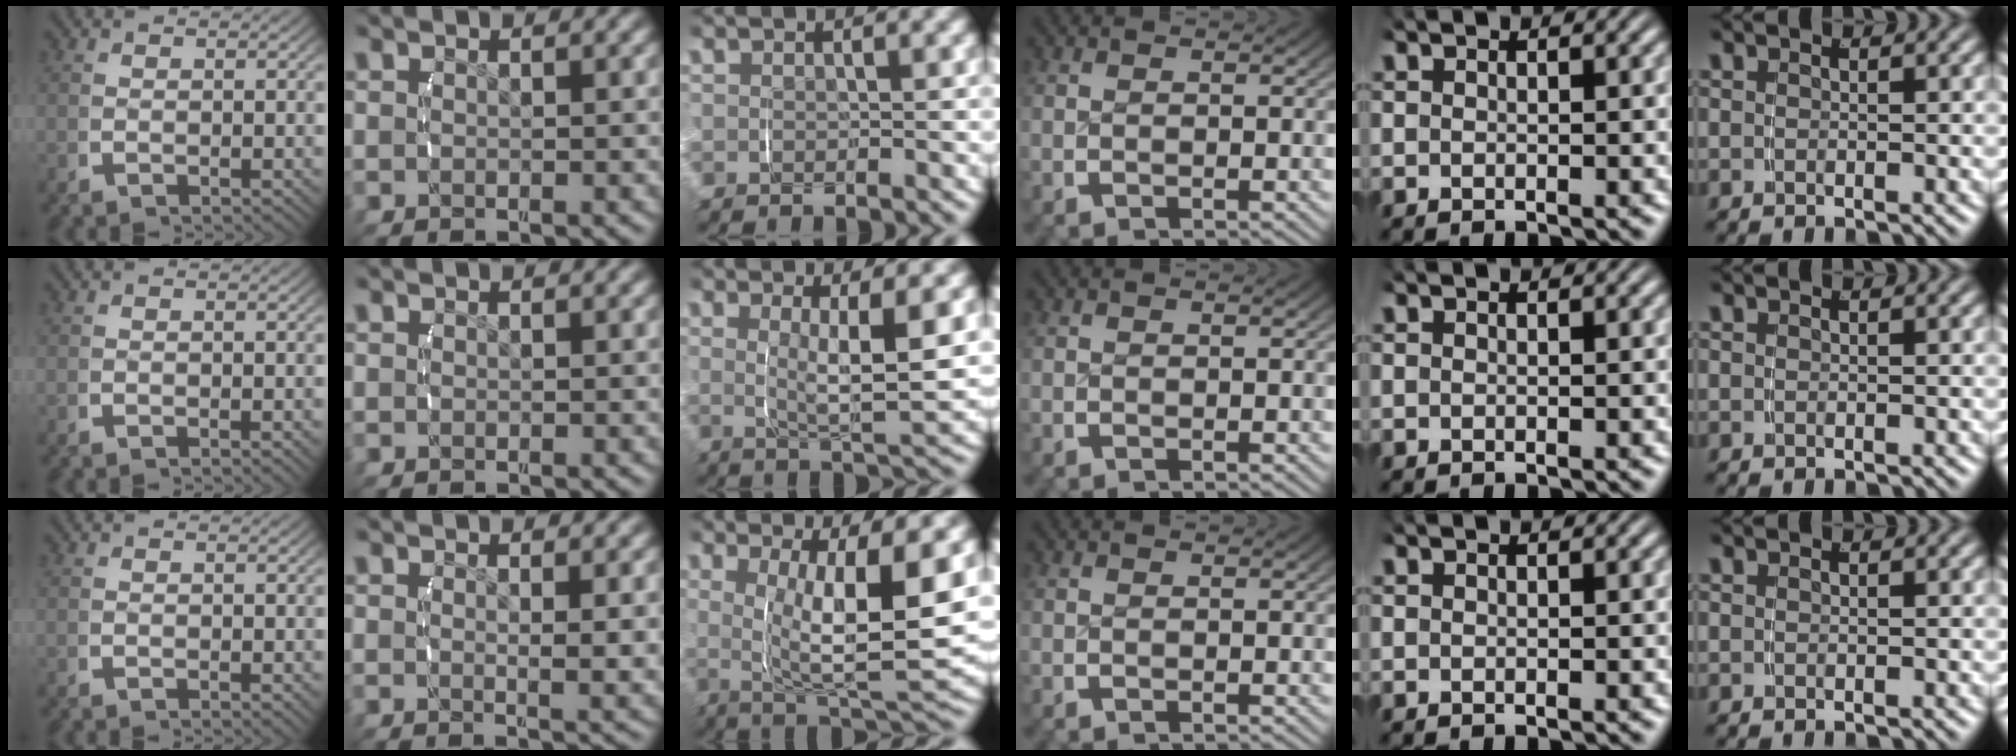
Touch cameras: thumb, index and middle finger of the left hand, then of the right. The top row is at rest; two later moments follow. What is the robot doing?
{"motion": "lift_and_place", "object": "measuring cup"}